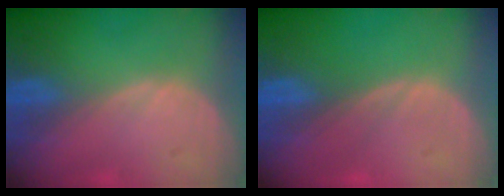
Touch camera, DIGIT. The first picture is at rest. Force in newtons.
{"total": 0.0}